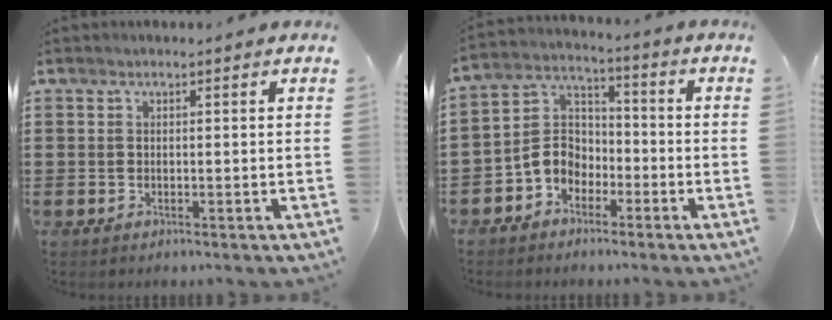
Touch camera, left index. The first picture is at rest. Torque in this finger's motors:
{"motor_torque": [0.74, 0.60, 0.40, 0.06]}